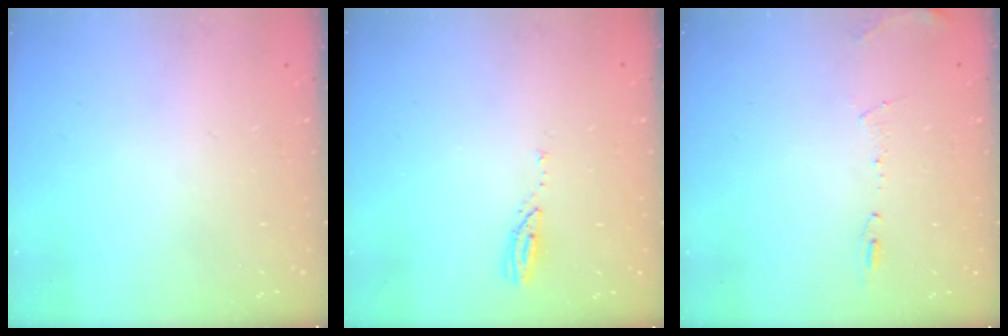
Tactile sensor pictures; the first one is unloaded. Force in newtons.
{"total": 3.5, "press": 3.4, "slide": 0.3}
{"total": 8.2, "press": 7.9, "slide": 2.3}